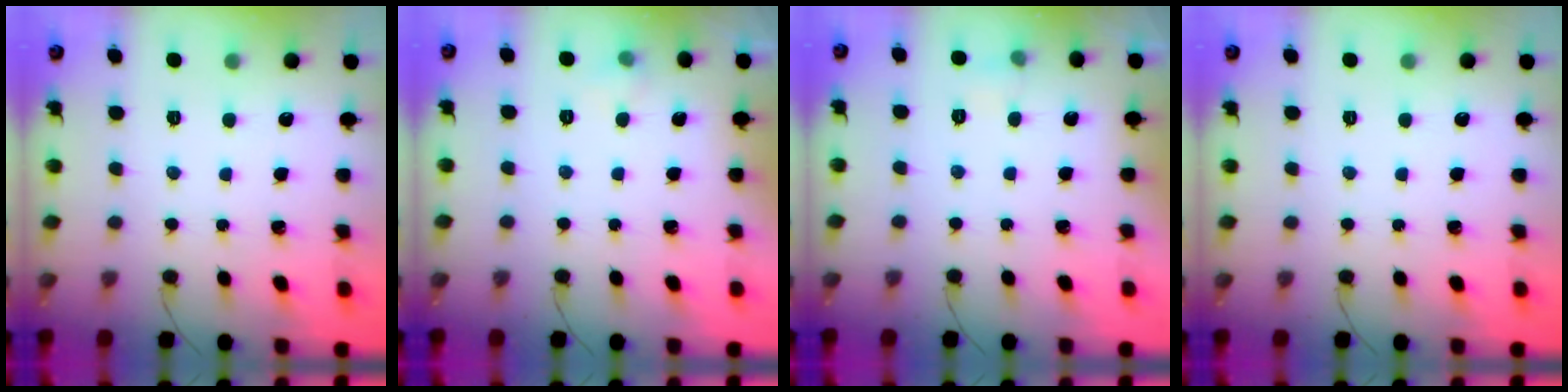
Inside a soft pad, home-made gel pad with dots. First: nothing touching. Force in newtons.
{"total": 4.2, "press": 3.9, "slide": 1.5}
{"total": 4.4, "press": 3.7, "slide": 2.3}
{"total": 0.0}